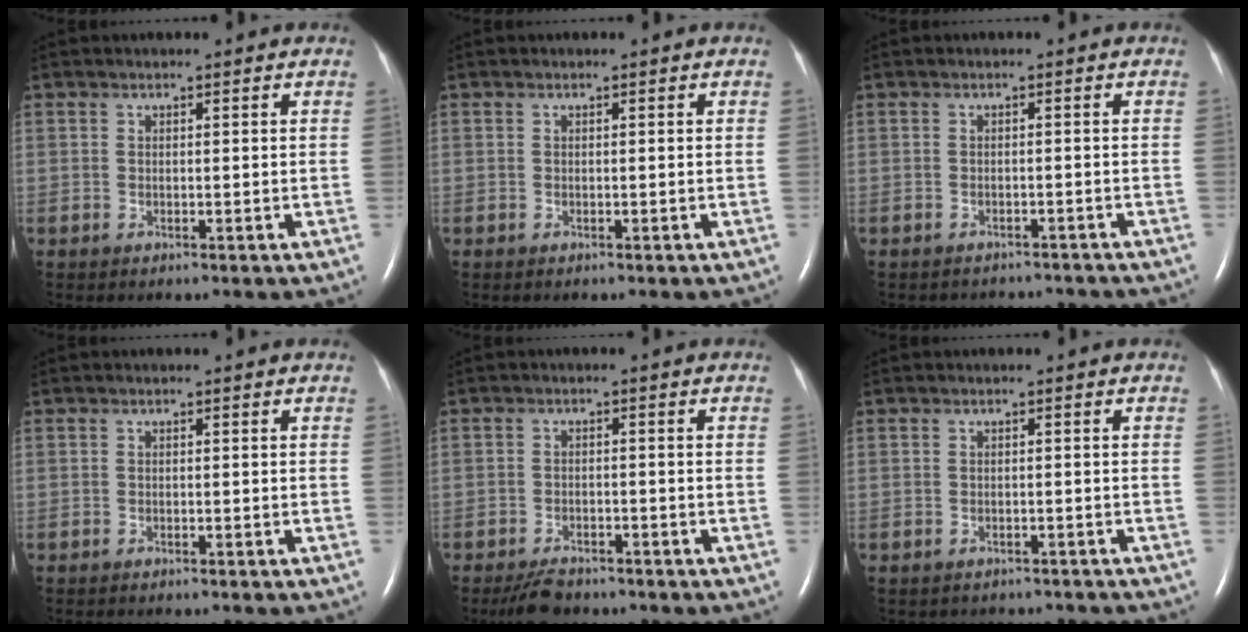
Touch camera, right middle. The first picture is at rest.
{"total": 0.0}
{"total": 6.0, "force": [-5.7, 1.8, 0.3], "torque": [-0.005, 0.003, -0.061]}
{"total": 4.0, "force": [-3.6, 0.5, 1.8], "torque": [-0.022, -0.005, -0.042]}
{"total": 4.9, "force": [-4.2, 1.7, 1.7], "torque": [-0.038, -0.008, -0.071]}
{"total": 5.4, "force": [-5.1, 1.9, 0.4], "torque": [-0.003, 0.001, -0.053]}